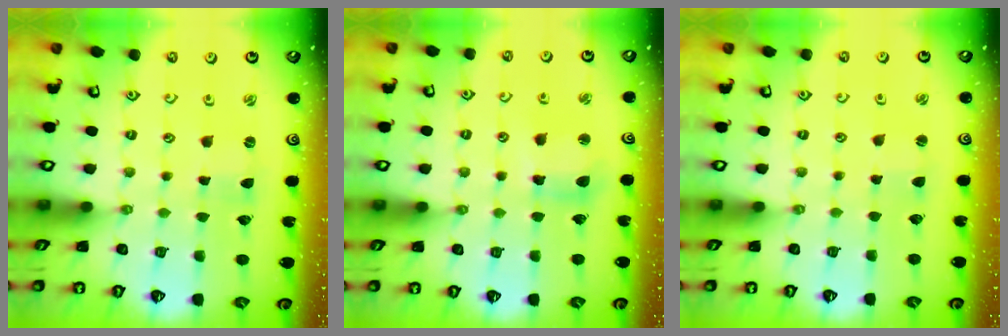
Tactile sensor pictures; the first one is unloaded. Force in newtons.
{"total": 7.0, "press": 7.0, "slide": 0.9}
{"total": 0.9, "press": 0.8, "slide": 0.1}